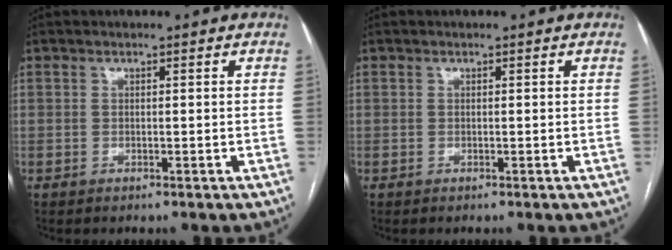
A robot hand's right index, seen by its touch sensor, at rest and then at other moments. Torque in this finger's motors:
{"motor_torque": [0.00, 0.00, 0.00, 0.00]}